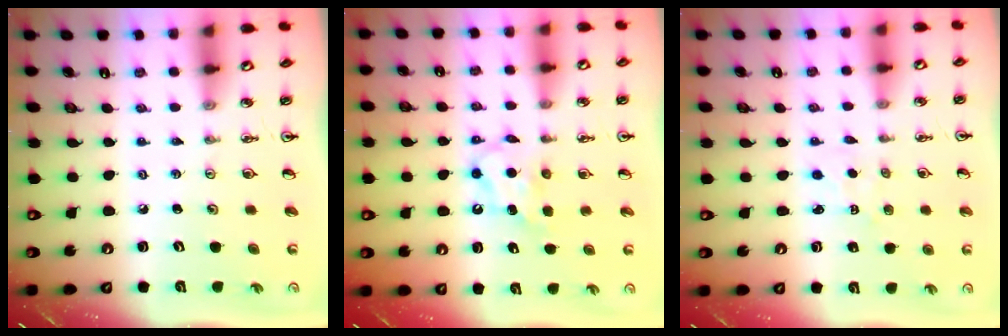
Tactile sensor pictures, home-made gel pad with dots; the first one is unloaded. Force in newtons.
{"total": 6.1, "press": 6.1, "slide": 0.2}
{"total": 1.3, "press": 1.3, "slide": 0.2}